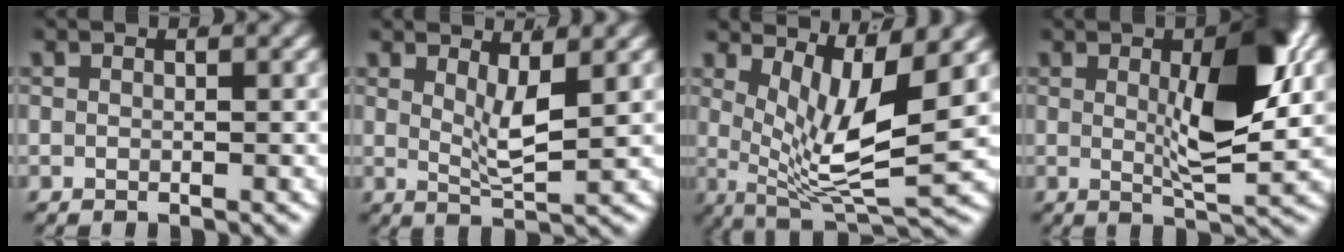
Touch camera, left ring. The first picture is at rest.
{"total": 3.7, "force": [1.8, 0.5, 3.2], "torque": [-0.052, -0.019, 0.039]}
{"total": 8.8, "force": [1.9, 3.4, 7.9], "torque": [-0.125, -0.025, 0.040]}
{"total": 7.5, "force": [1.1, 1.8, 7.2], "torque": [-0.104, -0.015, 0.026]}